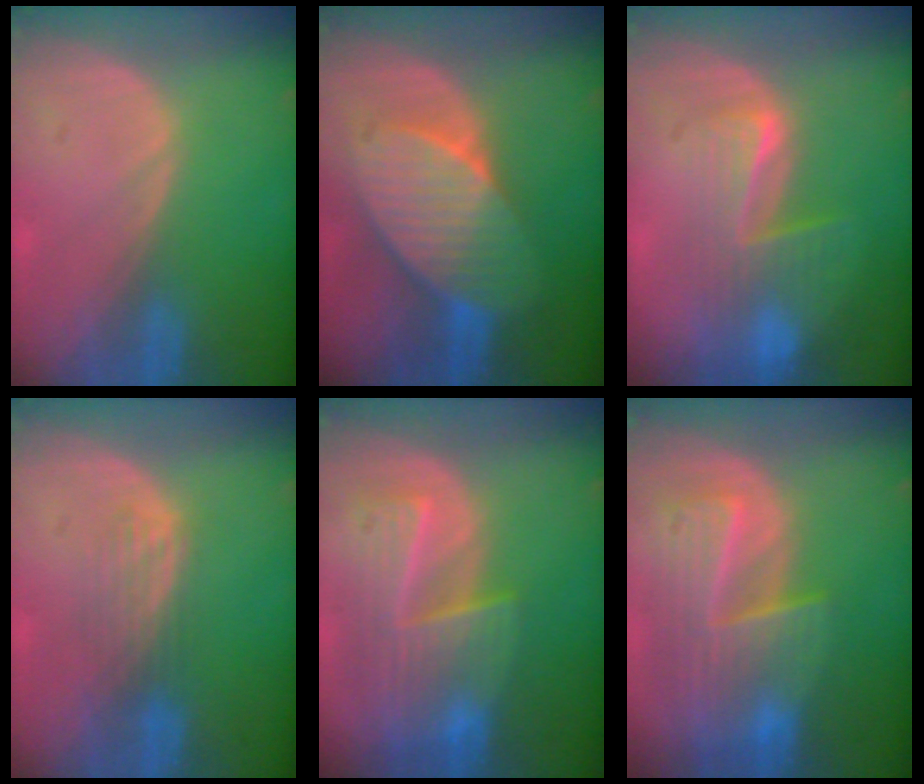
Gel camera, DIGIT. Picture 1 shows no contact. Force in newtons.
{"total": 8.8, "press": 8.8, "slide": 0.3}
{"total": 6.8, "press": 6.6, "slide": 1.5}
{"total": 3.7, "press": 3.2, "slide": 1.8}
{"total": 9.6, "press": 8.4, "slide": 4.7}
{"total": 9.9, "press": 8.5, "slide": 5.0}